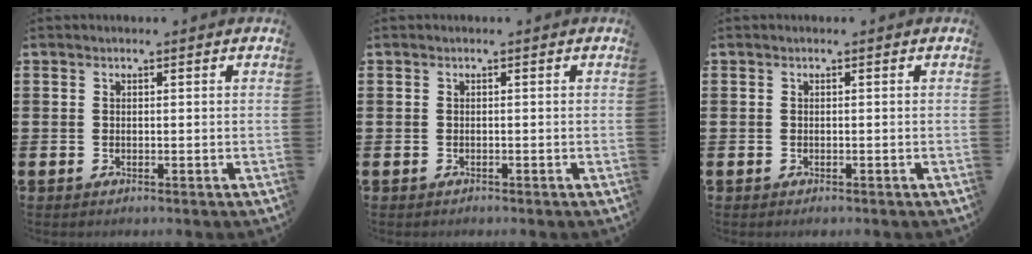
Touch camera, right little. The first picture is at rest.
{"total": 0.0}
{"total": 0.0}